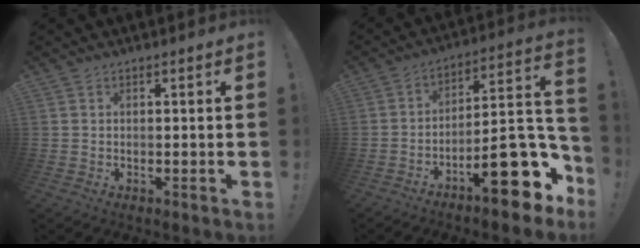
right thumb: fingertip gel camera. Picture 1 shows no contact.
{"total": 20.8, "force": [-10.3, 7.1, 16.6], "torque": [-0.193, 0.059, -0.155]}